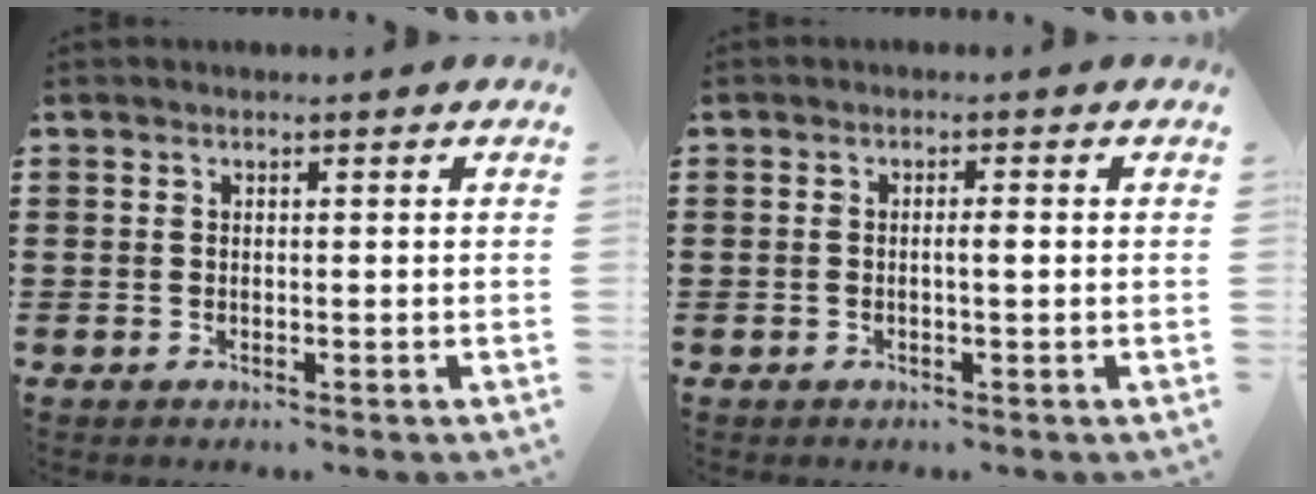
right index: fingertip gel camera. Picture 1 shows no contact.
{"total": 1.6, "force": [-0.2, 0.2, 1.5], "torque": [-0.029, 0.000, -0.005]}